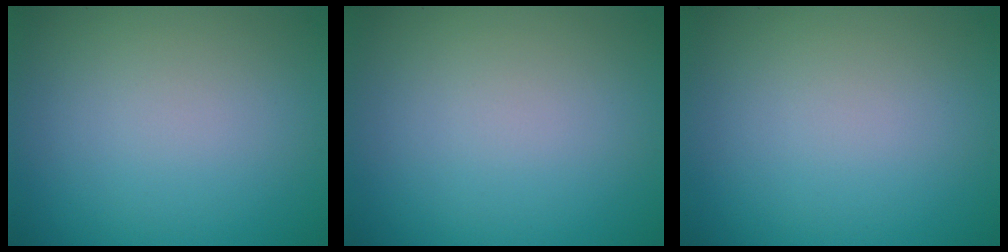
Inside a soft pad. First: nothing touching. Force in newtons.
{"total": 0.0}
{"total": 0.0}